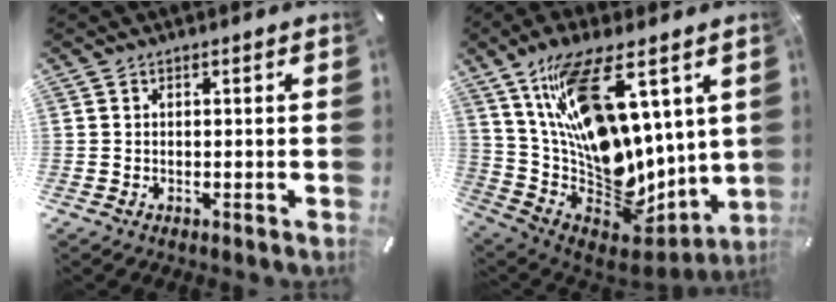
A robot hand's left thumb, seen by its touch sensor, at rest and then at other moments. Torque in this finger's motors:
{"motor_torque": [1.64, 1.26, 2.77, 0.00, 0.34]}